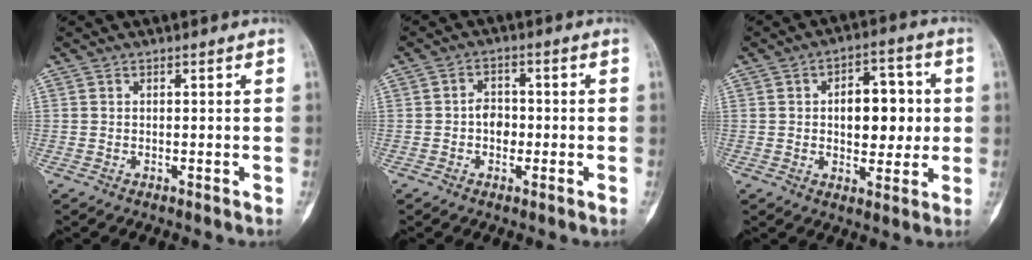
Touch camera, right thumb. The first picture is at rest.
{"total": 3.9, "force": [-0.8, 2.8, 2.5], "torque": [-0.021, 0.010, -0.018]}
{"total": 11.3, "force": [0.9, 6.8, 9.0], "torque": [-0.084, 0.013, 0.016]}